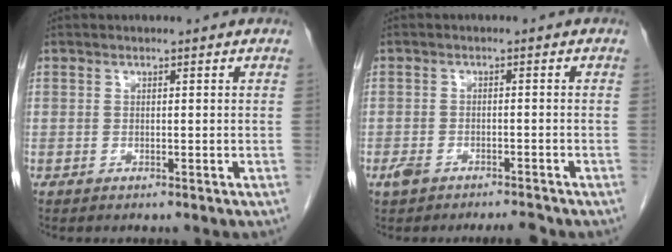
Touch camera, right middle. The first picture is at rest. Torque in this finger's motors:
{"motor_torque": [0.04, -0.02, 0.01, 0.01]}